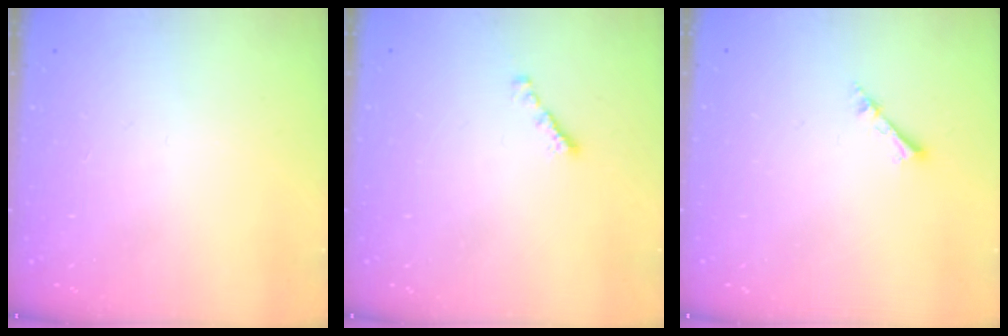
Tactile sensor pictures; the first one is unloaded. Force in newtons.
{"total": 1.8, "press": 1.7, "slide": 0.6}
{"total": 2.1, "press": 2.1, "slide": 0.3}